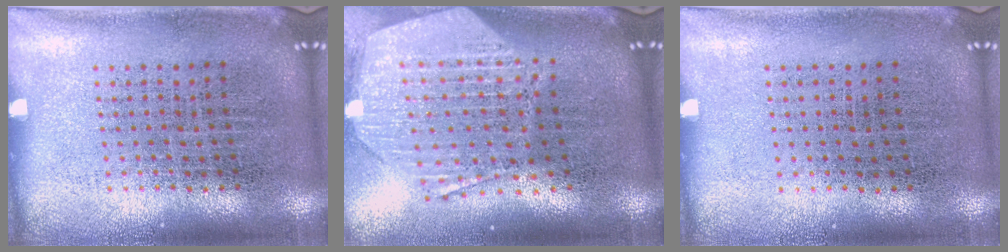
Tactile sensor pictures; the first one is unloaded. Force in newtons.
{"total": 3.0, "press": 2.4, "slide": 1.8}
{"total": 0.0}